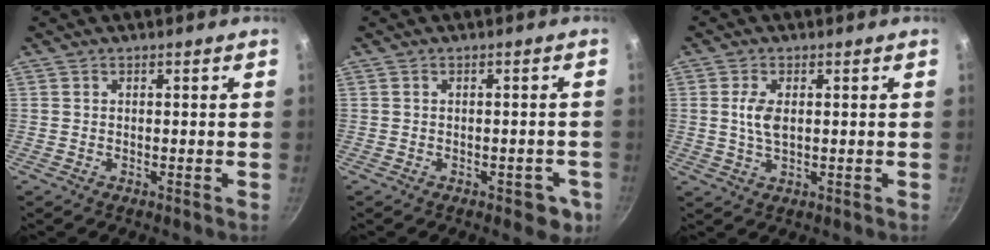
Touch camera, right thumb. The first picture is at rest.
{"total": 4.7, "force": [-1.8, 2.7, 3.4], "torque": [-0.014, 0.018, -0.011]}
{"total": 4.4, "force": [0.7, 2.2, 3.8], "torque": [-0.077, -0.001, 0.013]}